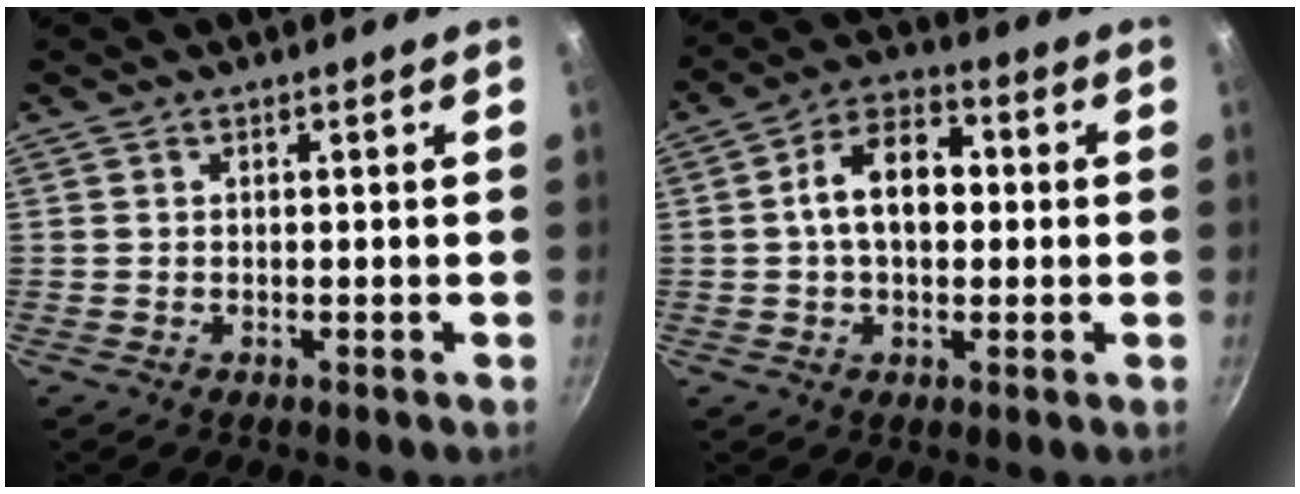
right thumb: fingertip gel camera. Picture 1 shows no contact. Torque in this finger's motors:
{"motor_torque": [0.45, 2.30, 1.06, -0.45, 0.11]}